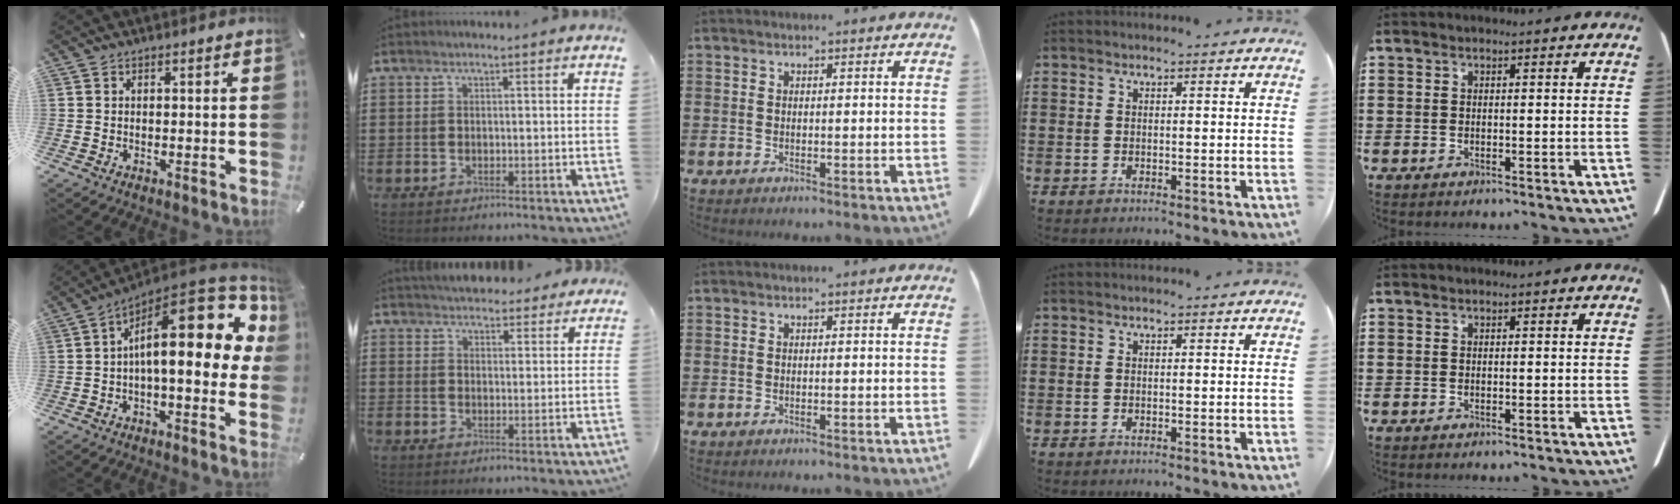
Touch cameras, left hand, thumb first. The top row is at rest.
{"thumb": {"total": 22.7, "force": [5.4, 9.5, 19.9], "torque": [-0.299, -0.048, 0.093]}, "index": {"total": 4.0, "force": [3.8, 1.2, 0.5], "torque": [-0.022, -0.010, 0.071]}}